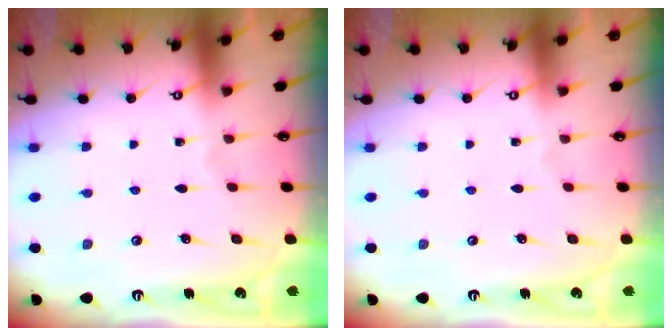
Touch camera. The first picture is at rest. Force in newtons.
{"total": 0.0}